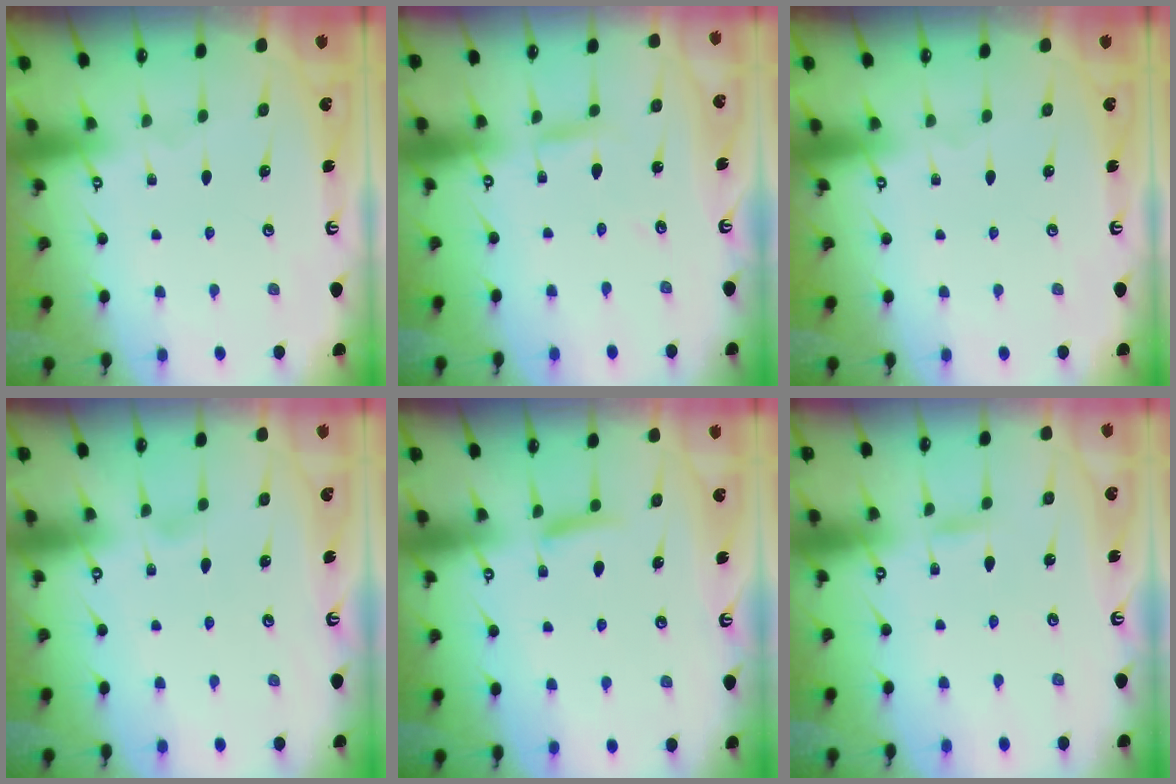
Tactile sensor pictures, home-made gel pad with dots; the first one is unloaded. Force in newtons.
{"total": 2.9, "press": 2.9, "slide": 0.0}
{"total": 0.0}
{"total": 3.3, "press": 3.2, "slide": 0.3}
{"total": 6.9, "press": 6.8, "slide": 0.8}
{"total": 2.8, "press": 2.7, "slide": 0.3}